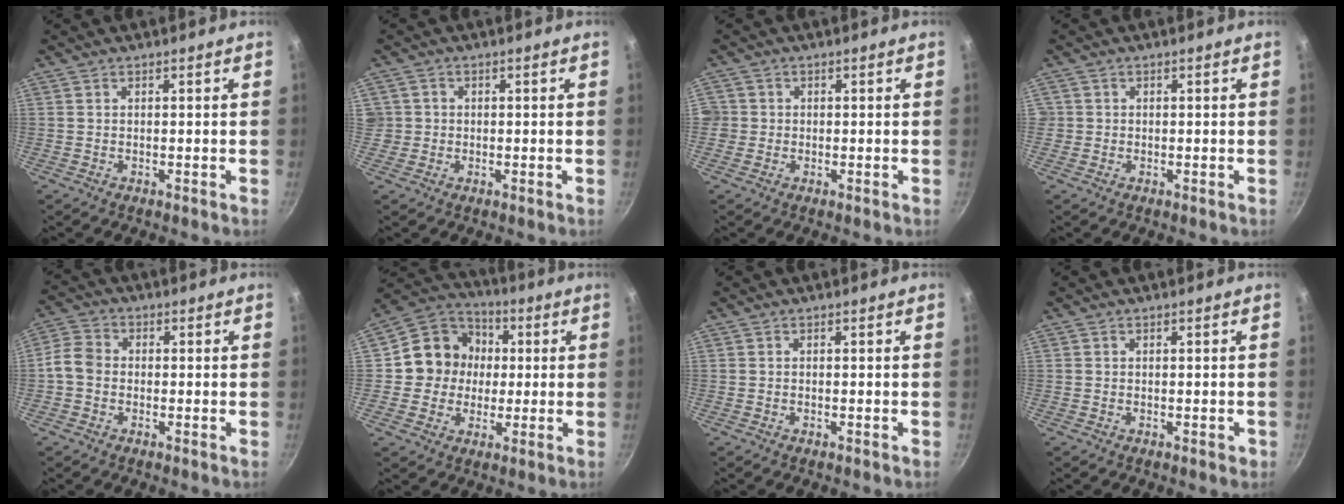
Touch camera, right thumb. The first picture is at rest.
{"total": 2.5, "force": [-0.2, 2.4, 0.4], "torque": [0.006, 0.010, -0.004]}
{"total": 2.4, "force": [-0.5, 2.3, 0.4], "torque": [0.005, 0.008, -0.011]}
{"total": 1.2, "force": [-0.1, 1.2, 0.1], "torque": [0.007, 0.005, -0.002]}
{"total": 4.9, "force": [-0.8, 4.0, 2.7], "torque": [-0.042, 0.015, -0.033]}
{"total": 12.4, "force": [0.7, 11.4, 4.7], "torque": [-0.040, 0.023, -0.006]}
{"total": 0.0}
{"total": 0.8, "force": [-0.3, 0.6, 0.6], "torque": [-0.002, 0.003, -0.004]}